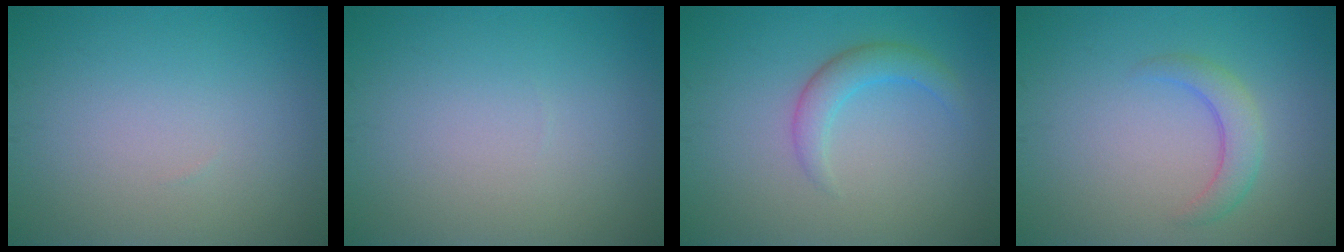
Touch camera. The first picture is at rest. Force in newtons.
{"total": 0.0}
{"total": 2.5, "press": 2.5, "slide": 0.0}
{"total": 2.4, "press": 2.4, "slide": 0.1}